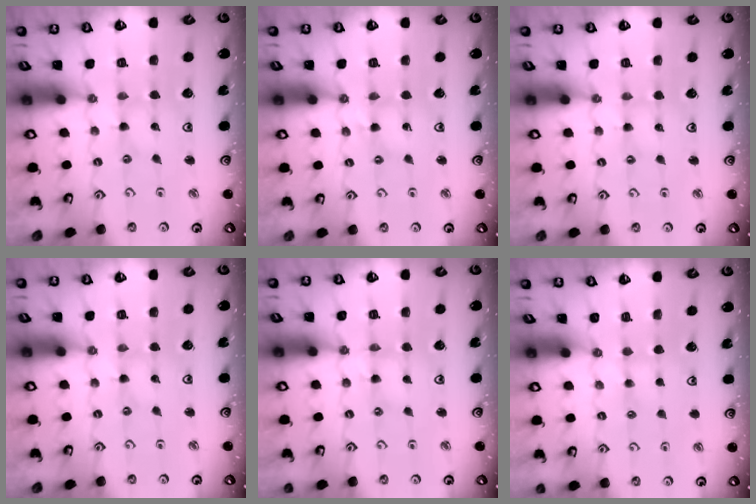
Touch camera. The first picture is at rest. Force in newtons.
{"total": 2.9, "press": 2.8, "slide": 0.2}
{"total": 0.8, "press": 0.7, "slide": 0.3}
{"total": 0.0}
{"total": 2.5, "press": 2.5, "slide": 0.2}
{"total": 2.7, "press": 2.6, "slide": 0.4}